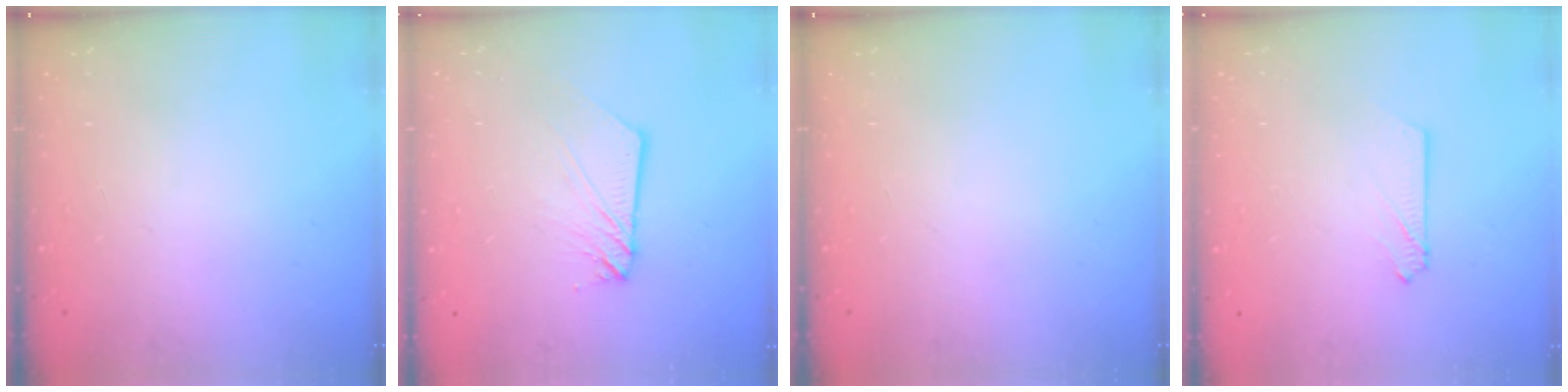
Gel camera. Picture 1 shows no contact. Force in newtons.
{"total": 4.1, "press": 4.1, "slide": 0.4}
{"total": 0.0}
{"total": 2.6, "press": 2.6, "slide": 0.3}